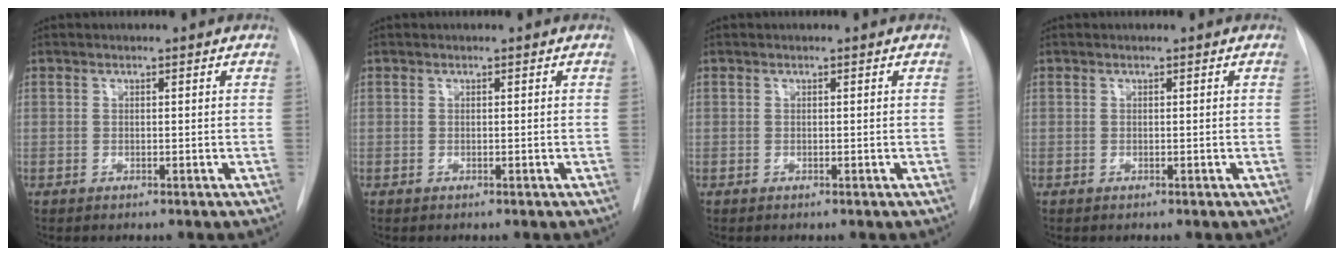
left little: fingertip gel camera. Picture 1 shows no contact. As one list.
[{"total": 0.0}, {"total": 0.0}, {"total": 0.0}]